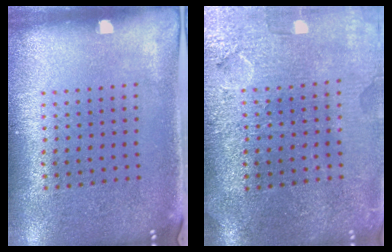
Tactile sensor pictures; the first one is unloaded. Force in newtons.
{"total": 4.1, "press": 3.6, "slide": 1.9}